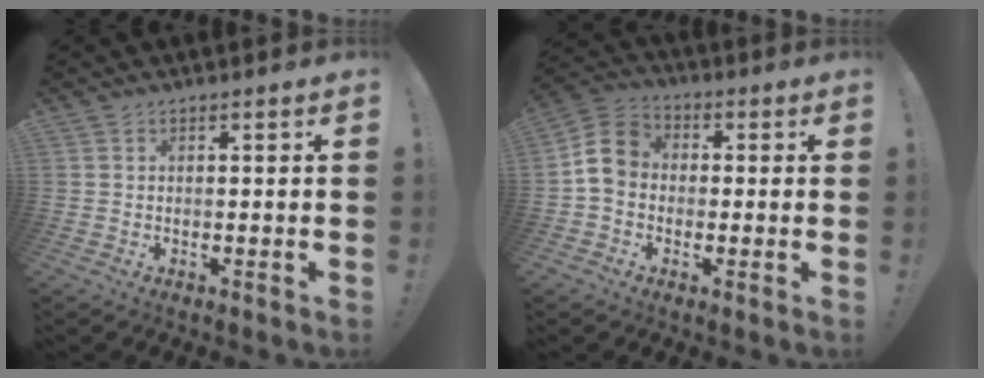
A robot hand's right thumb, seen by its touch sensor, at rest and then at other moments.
{"total": 9.6, "force": [0.0, 7.9, 5.6], "torque": [-0.093, 0.025, 0.011]}